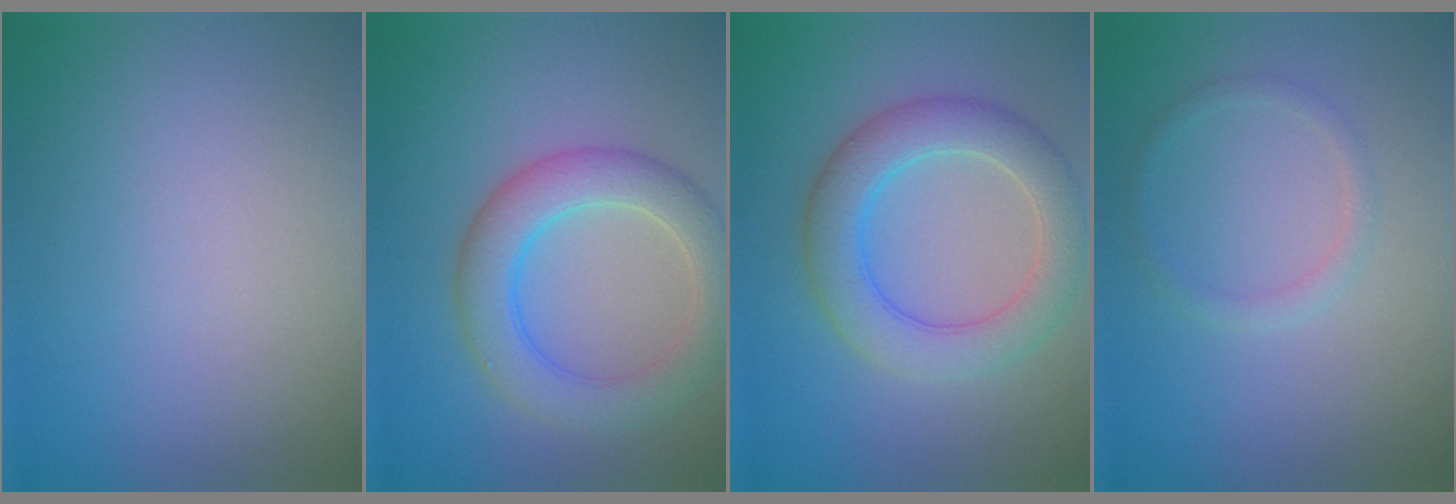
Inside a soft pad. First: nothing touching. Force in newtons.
{"total": 5.3, "press": 5.3, "slide": 0.3}
{"total": 5.5, "press": 5.5, "slide": 0.3}
{"total": 1.2, "press": 1.2, "slide": 0.0}